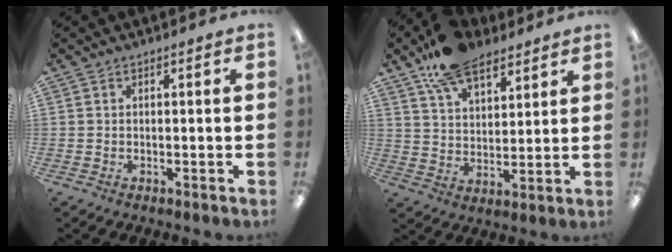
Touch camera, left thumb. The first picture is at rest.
{"total": 13.6, "force": [9.8, 6.7, 6.6], "torque": [-0.121, -0.042, 0.183]}